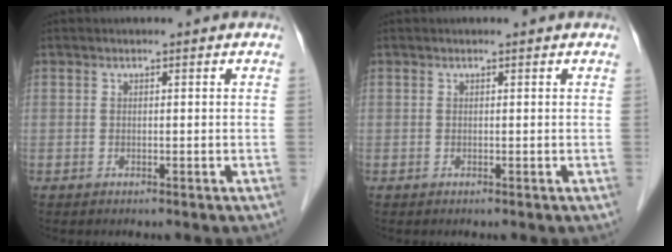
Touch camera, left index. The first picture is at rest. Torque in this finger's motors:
{"motor_torque": [0.15, 0.09, 0.00, -0.01]}